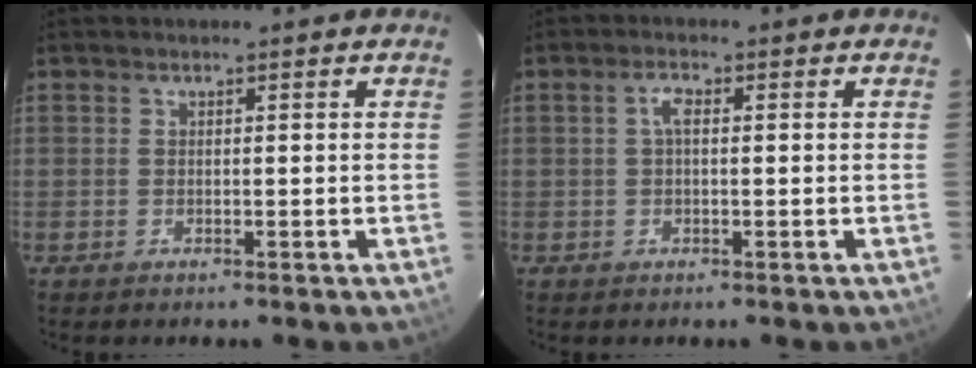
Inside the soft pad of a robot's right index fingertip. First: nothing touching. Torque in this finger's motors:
{"motor_torque": [0.42, 0.09, 0.14, 0.04]}